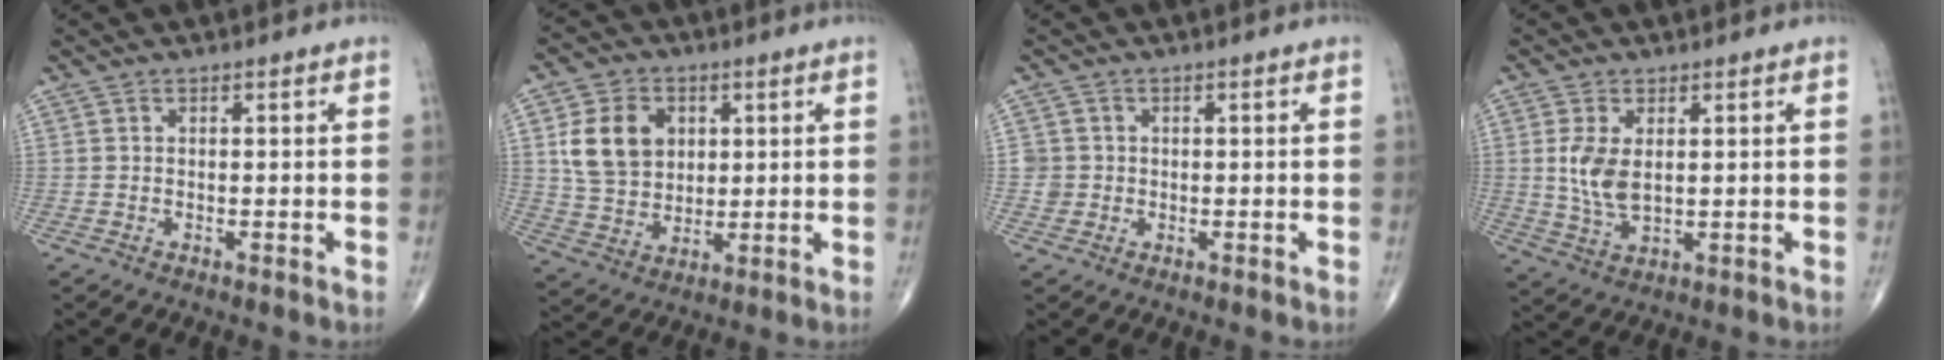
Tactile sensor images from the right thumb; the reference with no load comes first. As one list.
[{"total": 11.9, "force": [2.9, 9.3, 6.7], "torque": [-0.096, -0.006, 0.059]}, {"total": 2.3, "force": [-0.1, 2.3, 0.1], "torque": [0.016, 0.007, -0.002]}, {"total": 6.7, "force": [1.0, 3.6, 5.5], "torque": [-0.113, -0.010, 0.026]}]